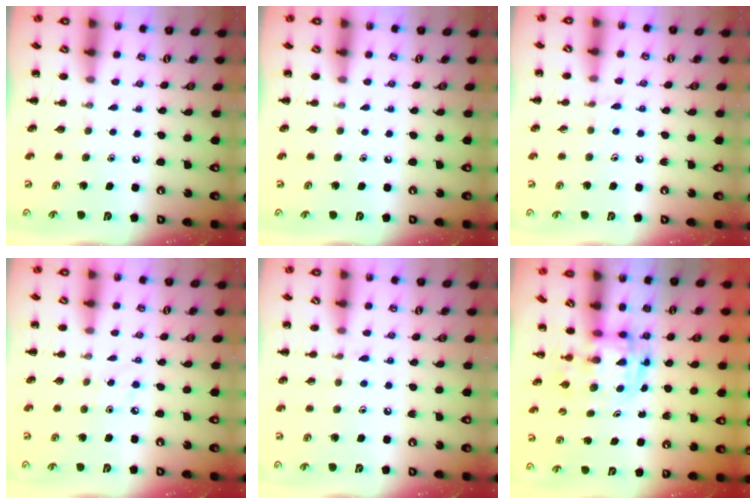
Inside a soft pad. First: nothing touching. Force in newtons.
{"total": 0.0}
{"total": 5.7, "press": 5.2, "slide": 2.3}
{"total": 2.7, "press": 2.5, "slide": 0.9}
{"total": 4.8, "press": 4.4, "slide": 1.9}
{"total": 2.9, "press": 2.9, "slide": 0.5}